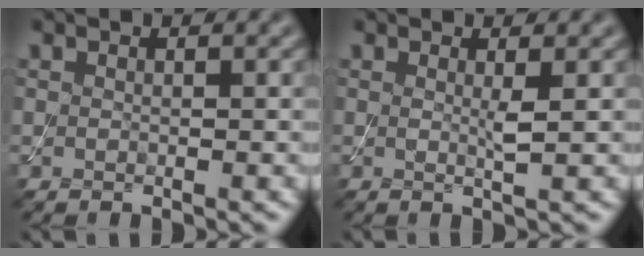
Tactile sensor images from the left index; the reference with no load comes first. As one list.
[{"total": 1.1, "force": [0.2, 0.0, 1.1], "torque": [-0.025, -0.005, 0.002]}]